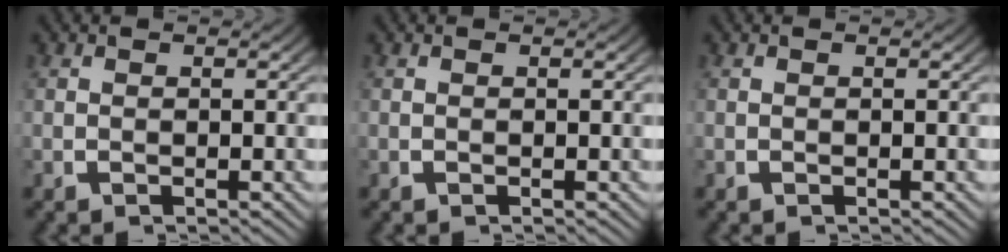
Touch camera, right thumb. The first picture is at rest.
{"total": 0.0}
{"total": 0.0}